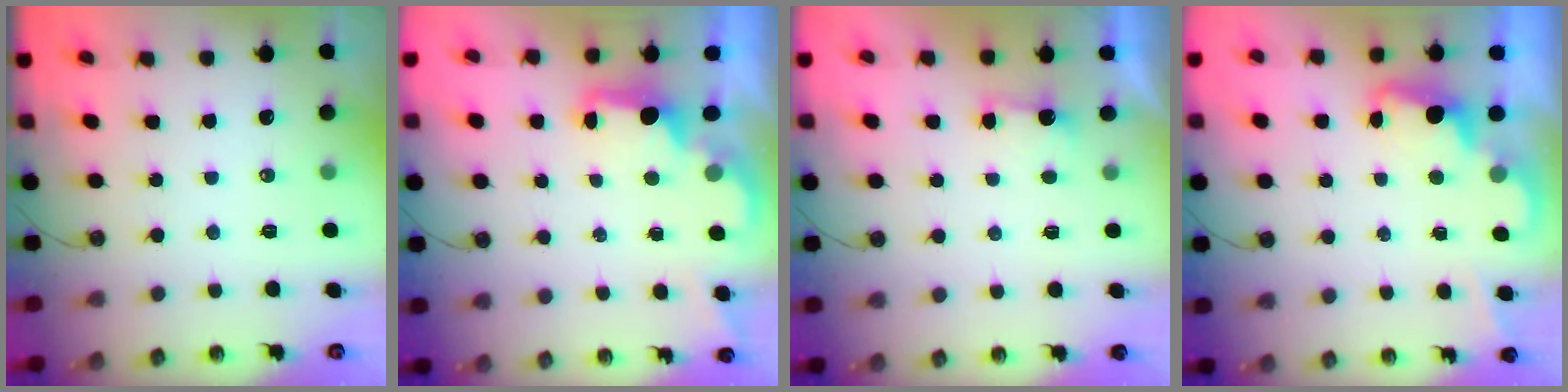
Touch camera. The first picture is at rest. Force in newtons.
{"total": 2.3, "press": 2.2, "slide": 0.7}
{"total": 1.6, "press": 1.4, "slide": 0.9}
{"total": 2.5, "press": 2.4, "slide": 0.5}